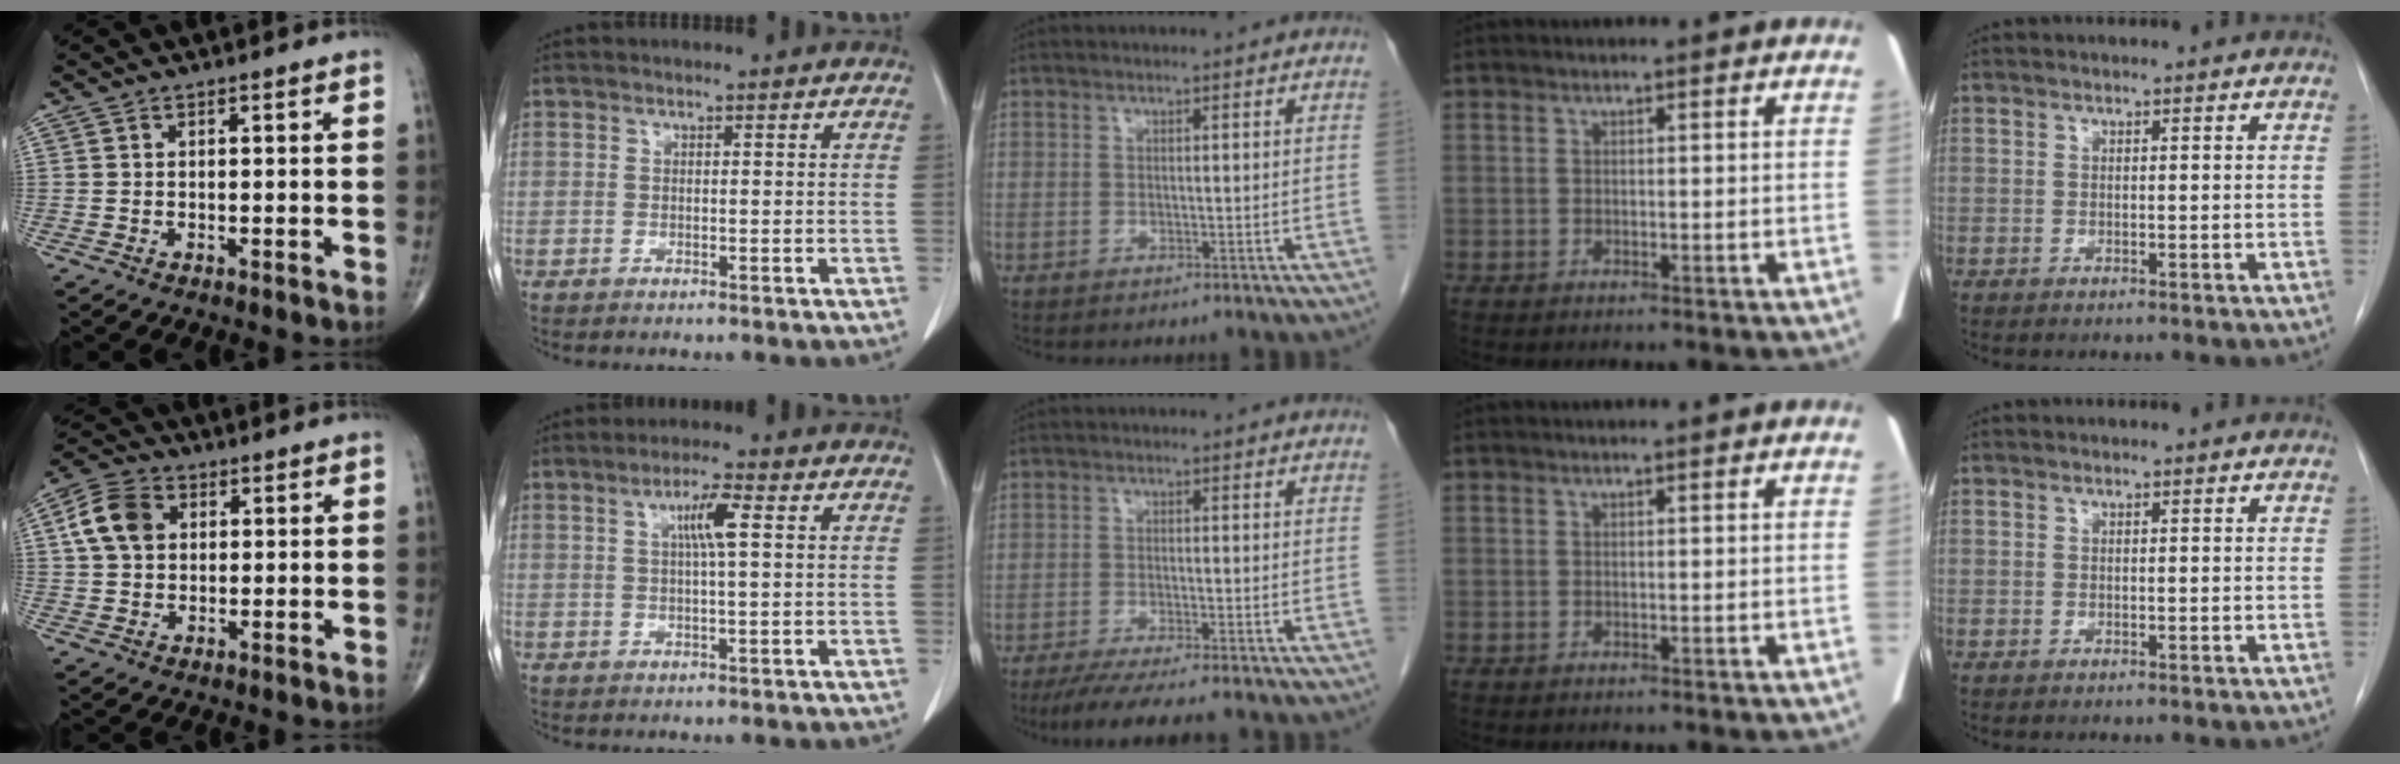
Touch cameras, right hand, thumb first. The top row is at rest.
{"thumb": {"total": 8.6, "force": [1.9, 6.4, 5.4], "torque": [-0.095, 0.011, 0.029]}, "index": {"total": 4.6, "force": [1.3, 0.3, 4.4], "torque": [-0.080, 0.004, 0.021]}, "middle": {"total": 8.0, "force": [-6.7, -0.1, 4.4], "torque": [-0.062, -0.022, -0.104]}}